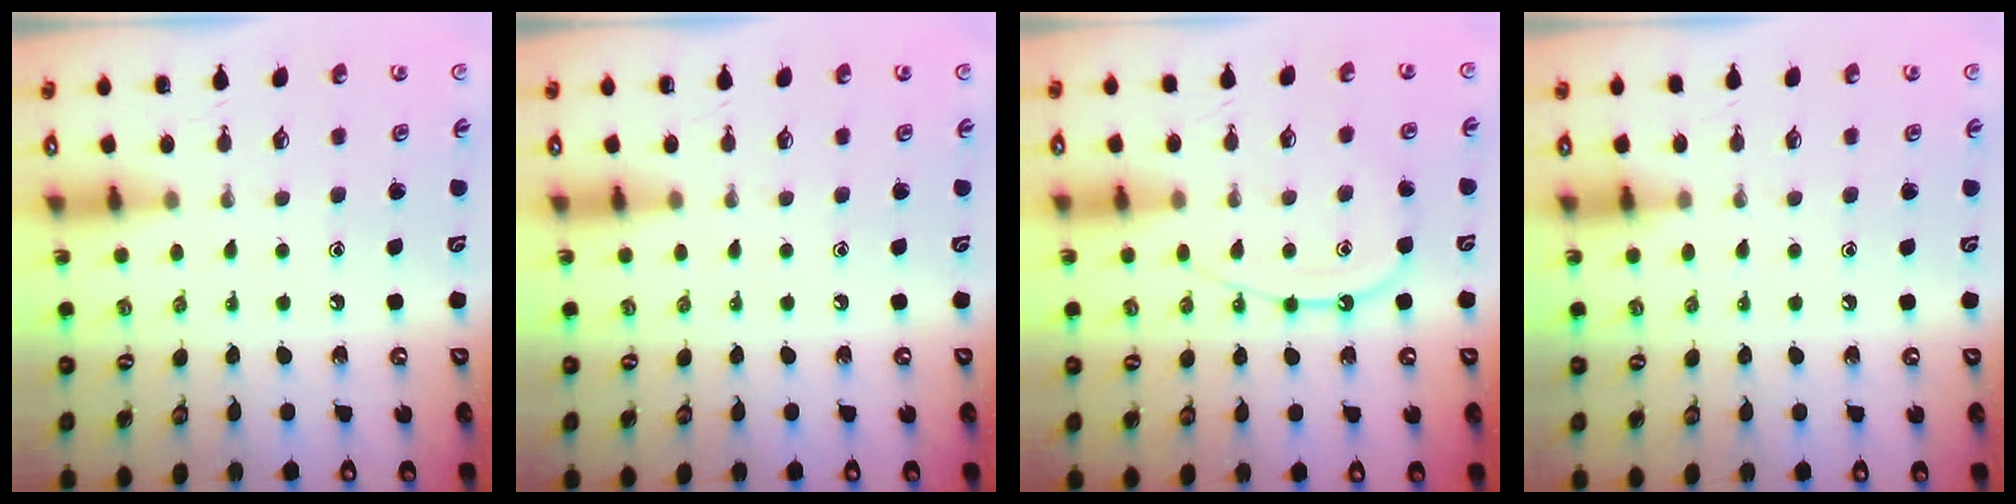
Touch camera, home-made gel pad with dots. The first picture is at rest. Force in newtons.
{"total": 0.0}
{"total": 10.7, "press": 10.7, "slide": 1.0}
{"total": 5.2, "press": 5.1, "slide": 0.7}